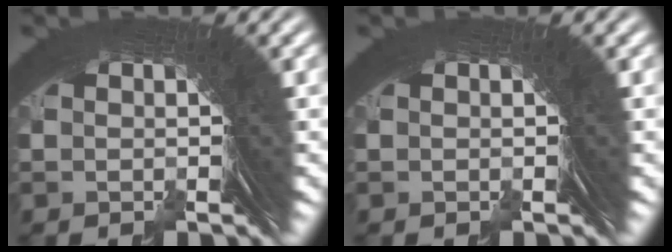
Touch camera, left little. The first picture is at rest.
{"total": 0.0}